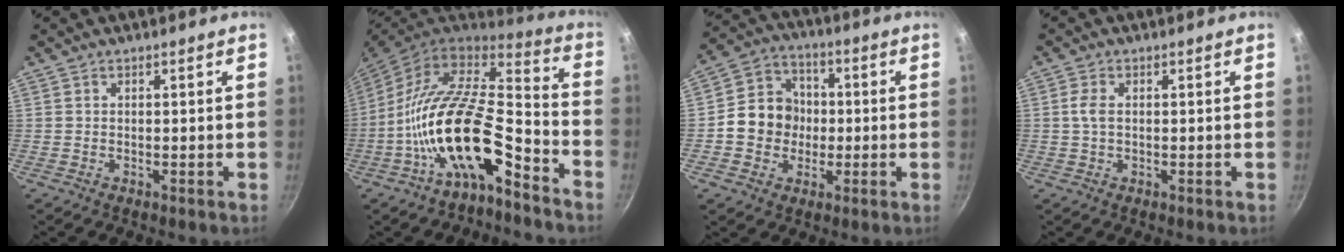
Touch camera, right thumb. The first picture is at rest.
{"total": 20.1, "force": [-8.9, 8.0, 16.2], "torque": [-0.273, 0.065, -0.173]}
{"total": 10.9, "force": [-0.9, 9.6, 5.0], "torque": [-0.049, 0.022, -0.033]}
{"total": 2.5, "force": [0.2, 1.4, 2.1], "torque": [-0.045, 0.004, 0.002]}